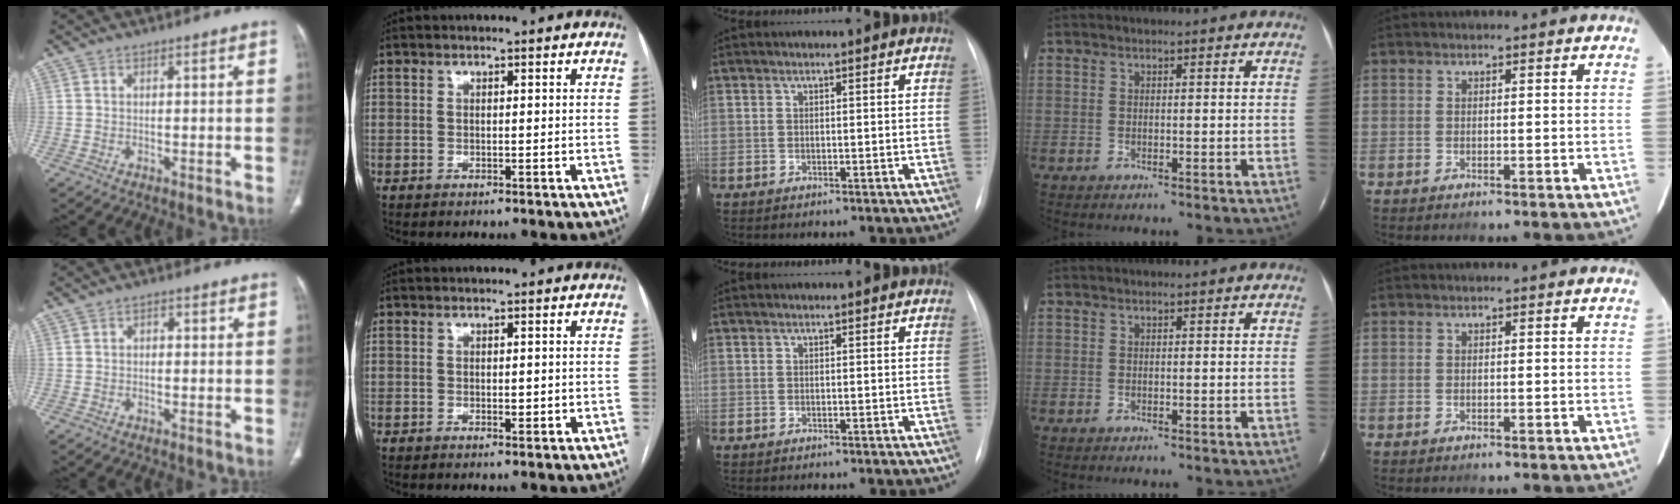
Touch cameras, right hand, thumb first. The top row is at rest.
{"thumb": {"total": 1.4, "force": [0.1, 1.0, 1.0], "torque": [-0.007, 0.005, -0.004]}, "index": {"total": 1.5, "force": [-0.1, 0.8, 1.2], "torque": [-0.016, -0.002, 0.002]}}